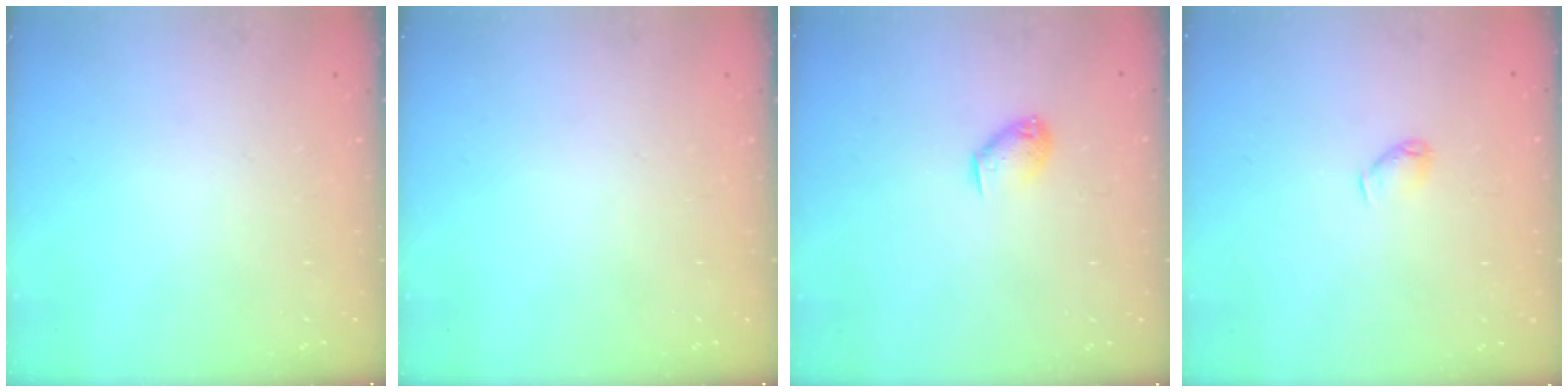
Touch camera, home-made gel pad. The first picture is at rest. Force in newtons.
{"total": 0.0}
{"total": 6.6, "press": 6.6, "slide": 1.1}
{"total": 3.5, "press": 3.4, "slide": 0.7}